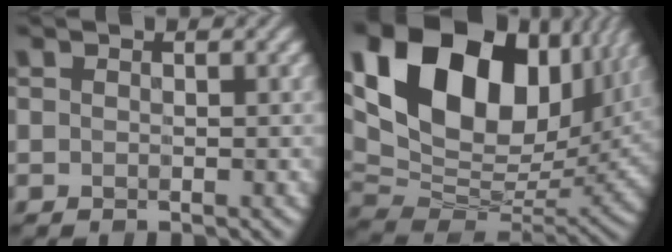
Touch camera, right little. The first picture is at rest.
{"total": 18.3, "force": [6.8, 11.5, 12.5], "torque": [-0.251, 0.041, 0.120]}